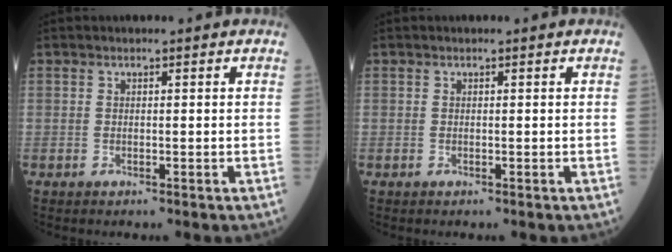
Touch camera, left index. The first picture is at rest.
{"total": 0.0}